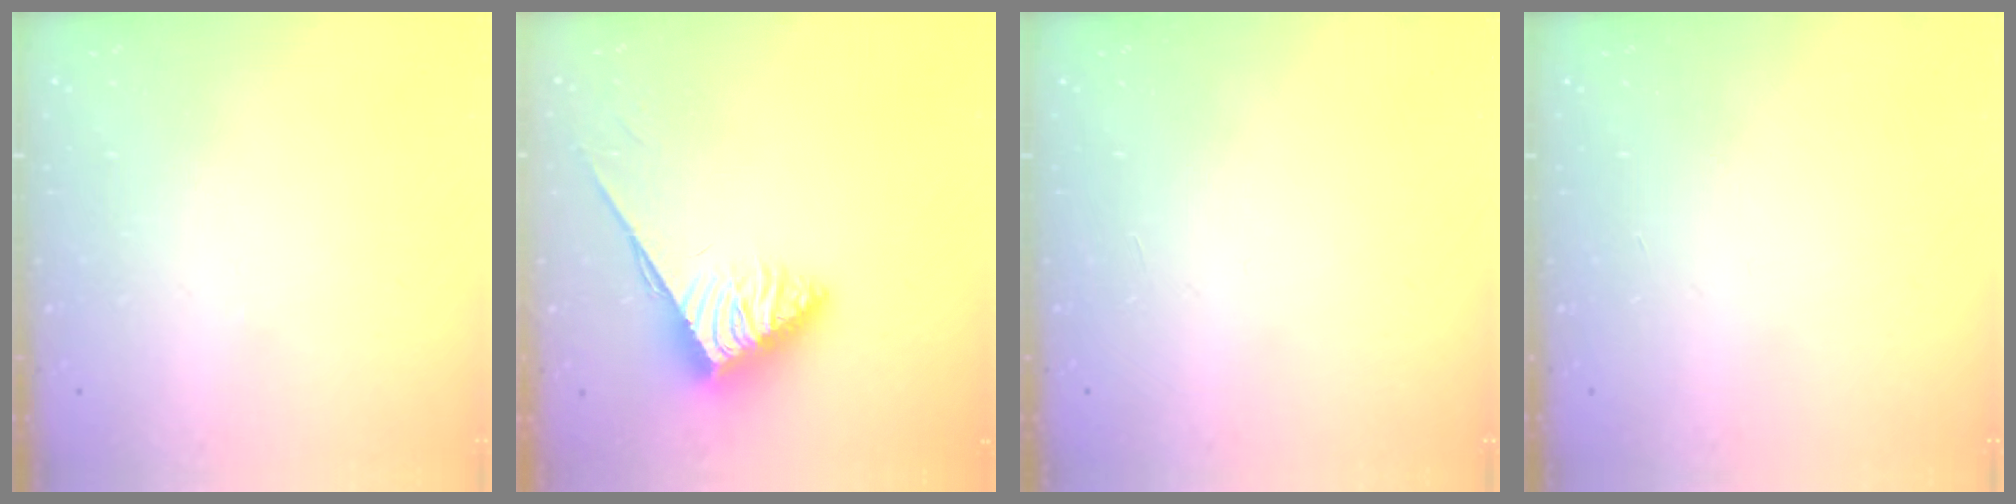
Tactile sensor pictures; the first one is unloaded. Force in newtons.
{"total": 3.8, "press": 3.8, "slide": 0.6}
{"total": 0.0}
{"total": 0.0}